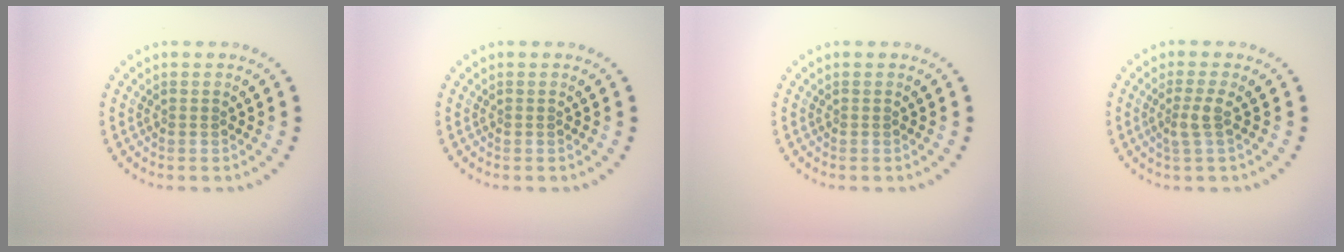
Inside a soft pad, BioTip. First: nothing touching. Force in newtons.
{"total": 0.0}
{"total": 0.0}
{"total": 1.8, "press": 1.3, "slide": 1.2}